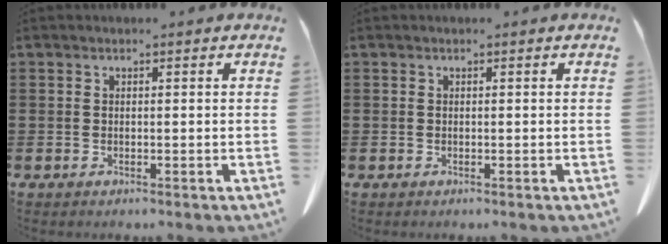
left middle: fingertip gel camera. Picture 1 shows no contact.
{"total": 0.0}